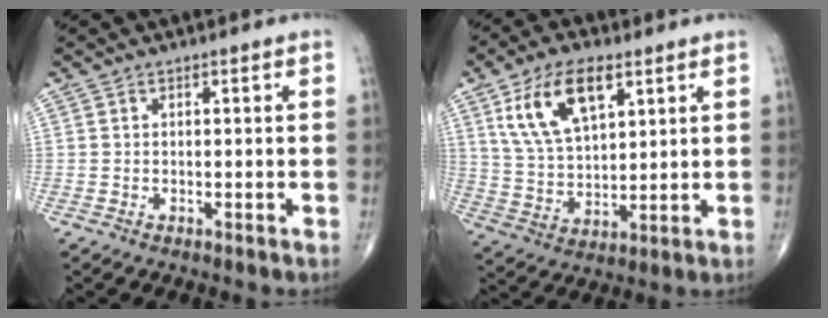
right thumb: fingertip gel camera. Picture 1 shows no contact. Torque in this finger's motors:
{"motor_torque": [-1.30, 1.66, 1.45, 1.04, 0.12]}